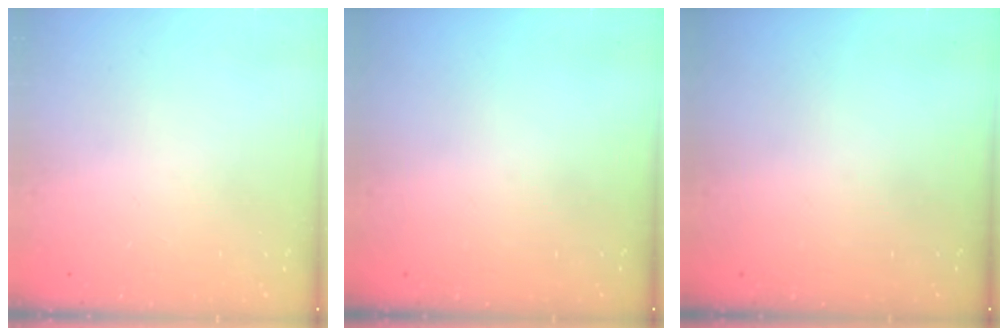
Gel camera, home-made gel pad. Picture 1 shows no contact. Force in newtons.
{"total": 0.0}
{"total": 0.0}